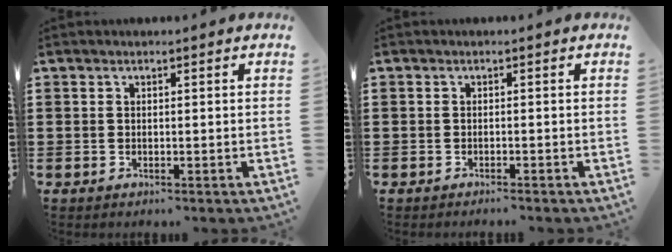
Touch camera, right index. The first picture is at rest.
{"total": 0.7, "force": [-0.7, -0.1, 0.0], "torque": [-0.003, -0.002, -0.015]}